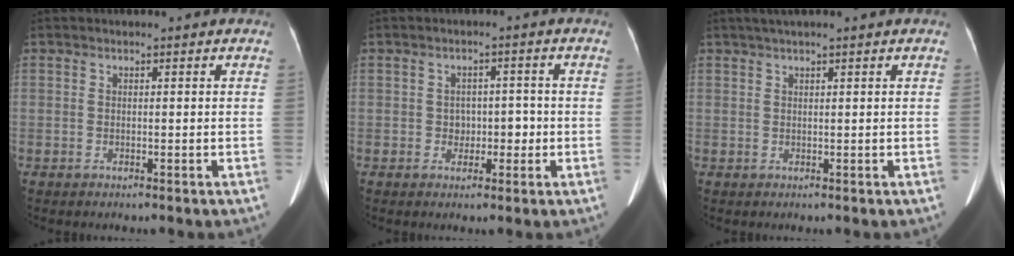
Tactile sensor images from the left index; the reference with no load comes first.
{"total": 3.3, "force": [-0.6, 2.4, 2.1], "torque": [-0.023, 0.014, -0.005]}
{"total": 3.1, "force": [2.3, -0.1, 2.0], "torque": [-0.033, 0.025, 0.042]}